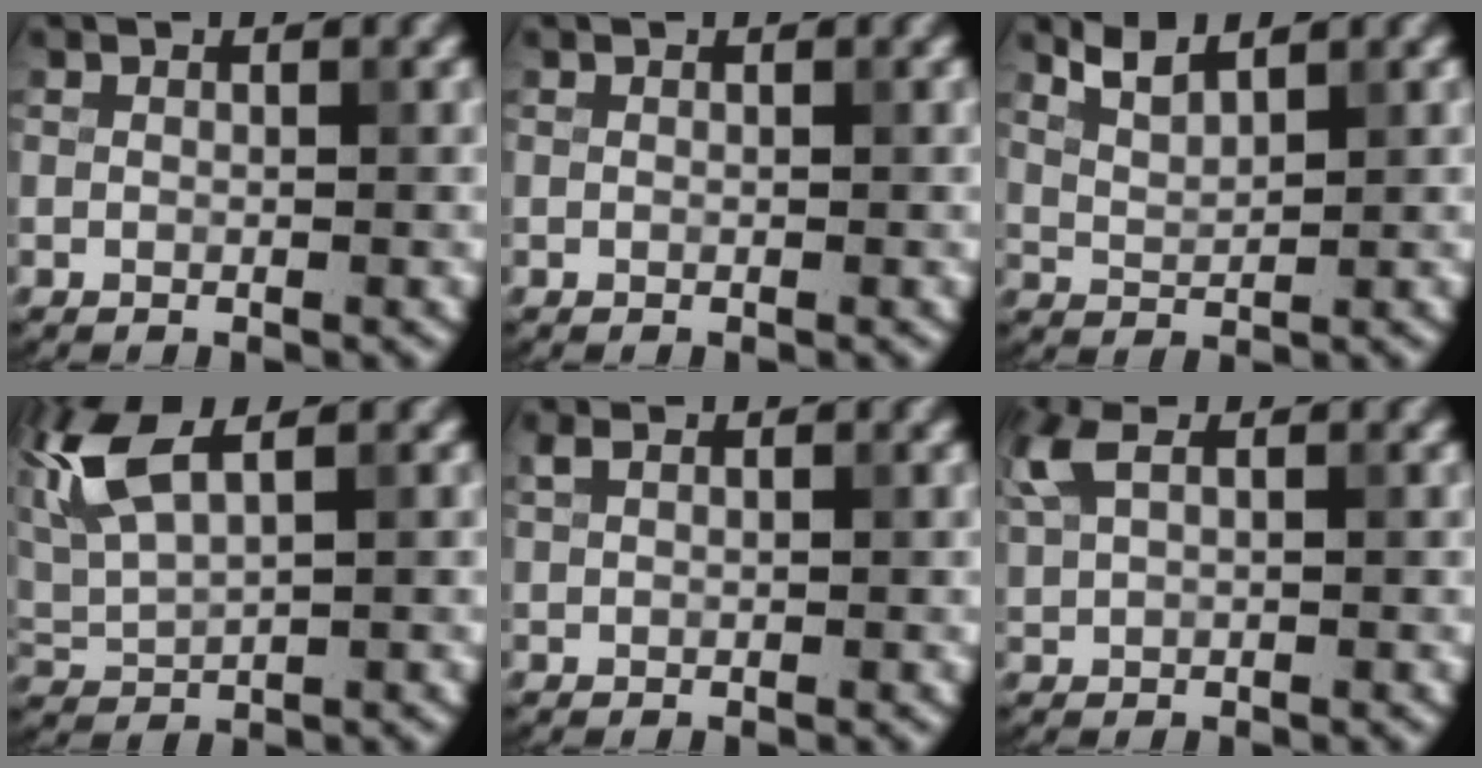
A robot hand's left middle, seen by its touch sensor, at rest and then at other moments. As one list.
[{"total": 0.0}, {"total": 2.5, "force": [2.1, 0.5, 1.3], "torque": [-0.027, 0.000, 0.049]}, {"total": 5.3, "force": [2.7, 1.7, 4.2], "torque": [-0.100, 0.014, 0.056]}, {"total": 1.1, "force": [0.8, 0.5, 0.7], "torque": [-0.017, 0.004, 0.016]}, {"total": 2.9, "force": [1.5, 1.3, 2.2], "torque": [-0.062, 0.010, 0.031]}]